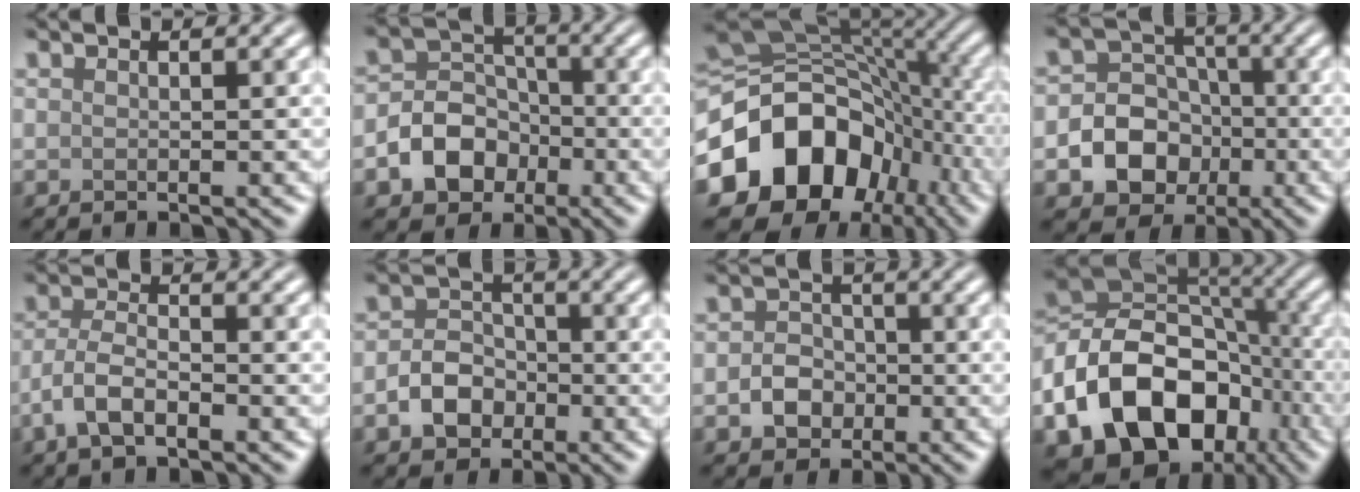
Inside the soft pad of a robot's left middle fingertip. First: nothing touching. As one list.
[{"total": 5.6, "force": [-2.1, 4.5, 2.7], "torque": [-0.027, 0.000, -0.053]}, {"total": 15.5, "force": [-5.4, 12.0, 8.2], "torque": [-0.157, -0.010, -0.106]}, {"total": 7.6, "force": [-2.3, 6.6, 3.0], "torque": [-0.031, 0.005, -0.061]}, {"total": 3.4, "force": [-1.6, 1.5, 2.6], "torque": [-0.054, 0.002, -0.037]}, {"total": 3.6, "force": [-1.4, 2.8, 1.8], "torque": [-0.027, 0.005, -0.028]}, {"total": 2.8, "force": [-0.9, 2.4, 1.2], "torque": [-0.016, 0.001, -0.019]}, {"total": 17.7, "force": [-7.1, 13.1, 9.5], "torque": [-0.188, -0.005, -0.117]}]